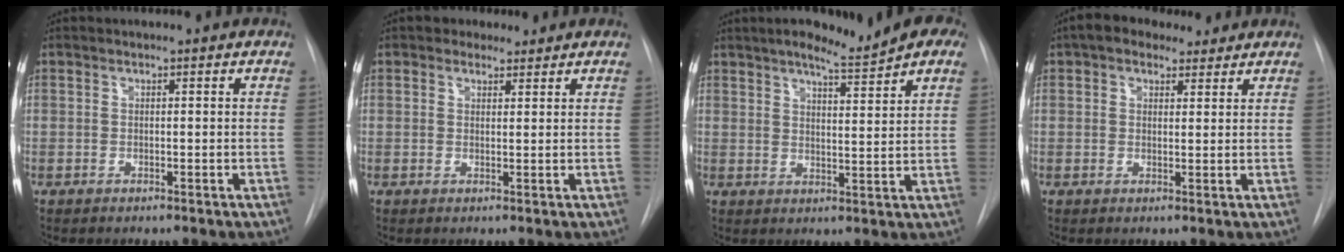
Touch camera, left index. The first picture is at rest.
{"total": 2.5, "force": [1.8, 1.7, 0.4], "torque": [-0.007, 0.012, 0.026]}
{"total": 10.5, "force": [8.0, 1.4, 6.6], "torque": [-0.088, 0.009, 0.101]}
{"total": 6.6, "force": [4.8, 3.5, 2.8], "torque": [-0.041, 0.033, 0.078]}